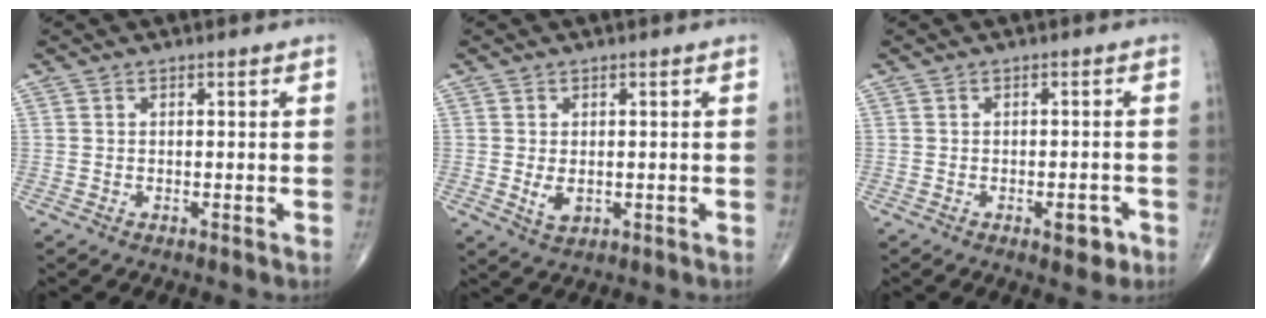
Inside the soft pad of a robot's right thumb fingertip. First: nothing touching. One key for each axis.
{"total": 3.0, "fx": -0.2, "fy": 1.9, "fz": 2.3, "tx": -0.034, "ty": -0.006, "tz": 0.003}
{"total": 3.5, "fx": -1.8, "fy": 1.6, "fz": 2.6, "tx": -0.019, "ty": 0.005, "tz": -0.020}